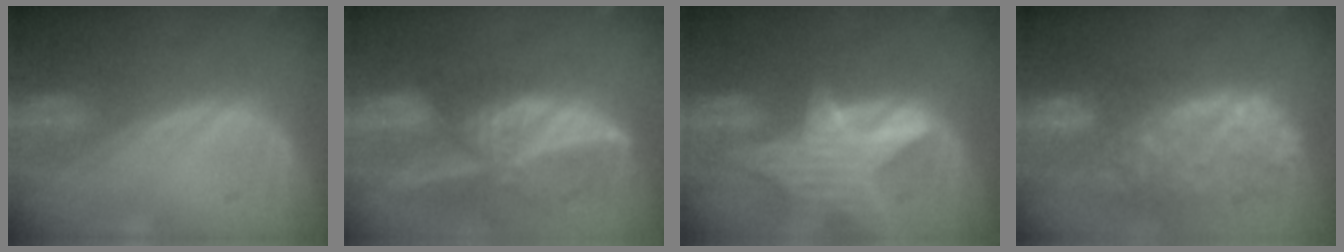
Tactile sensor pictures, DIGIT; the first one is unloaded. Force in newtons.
{"total": 9.4, "press": 8.3, "slide": 4.6}
{"total": 8.1, "press": 7.4, "slide": 3.4}
{"total": 12.2, "press": 10.1, "slide": 6.9}